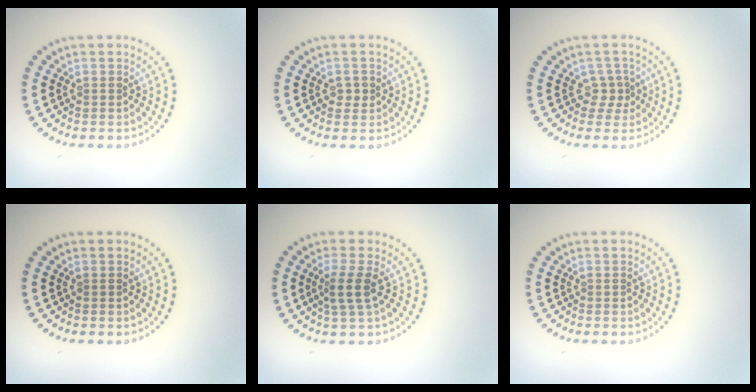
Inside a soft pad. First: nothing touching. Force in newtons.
{"total": 1.1, "press": 1.1, "slide": 0.3}
{"total": 1.6, "press": 1.1, "slide": 1.2}
{"total": 0.0}
{"total": 2.3, "press": 1.9, "slide": 1.4}
{"total": 0.0}